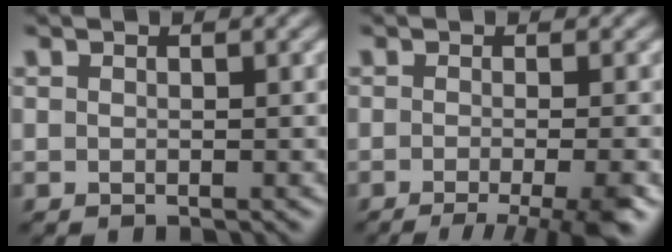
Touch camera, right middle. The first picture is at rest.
{"total": 7.1, "force": [-3.5, 2.1, 5.8], "torque": [-0.056, -0.009, -0.047]}